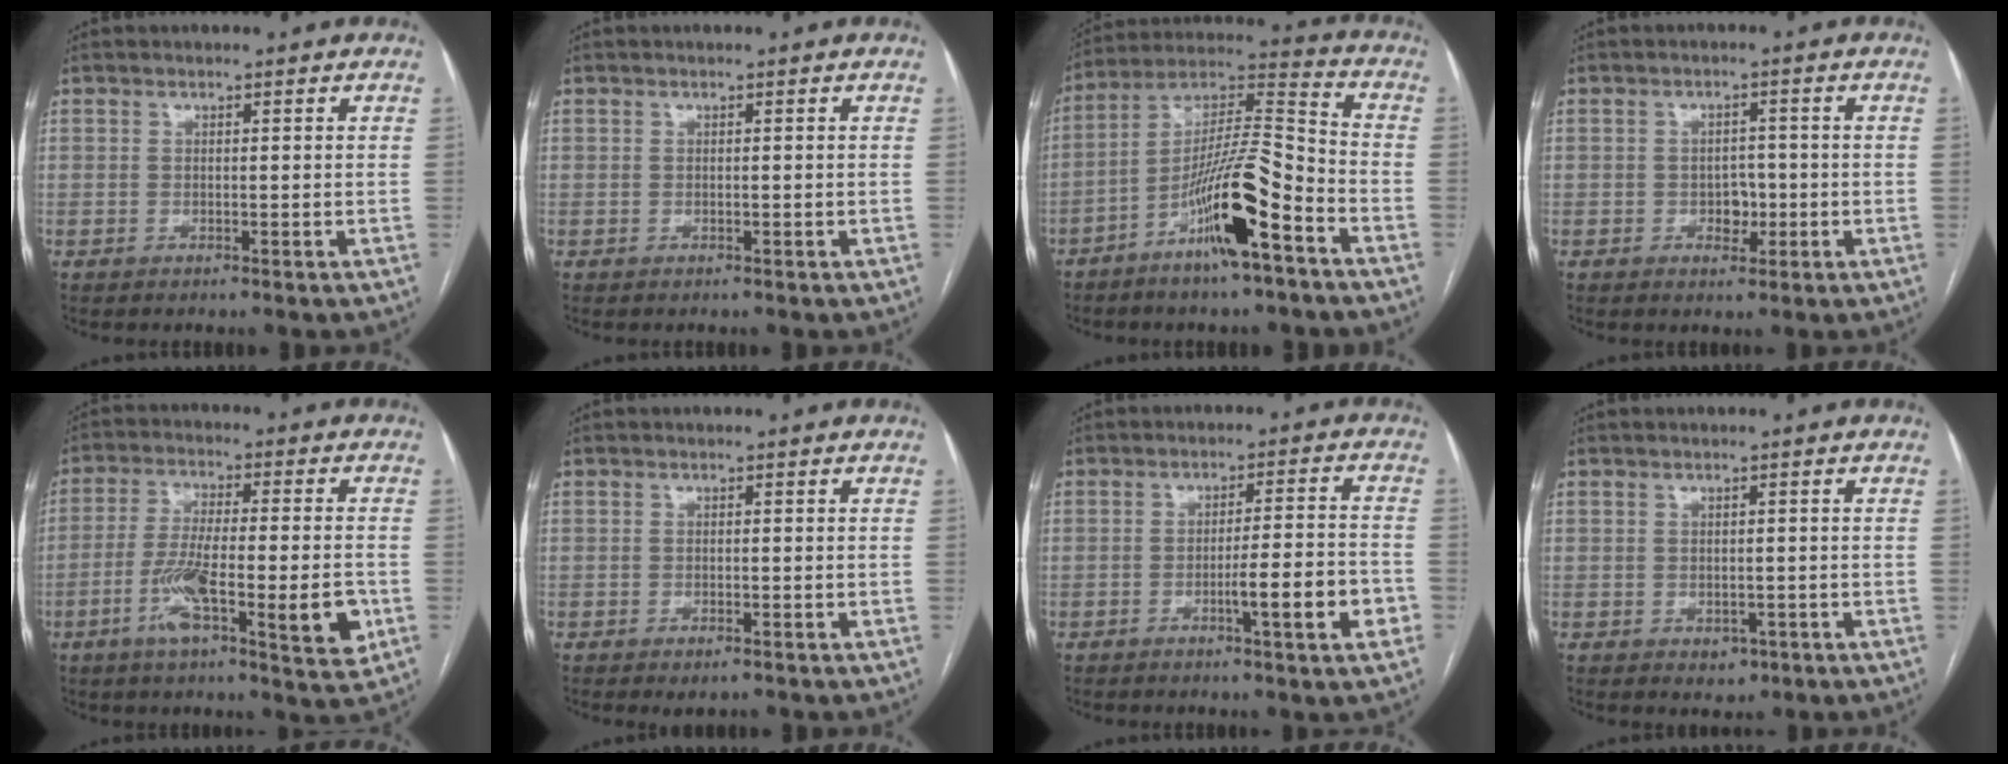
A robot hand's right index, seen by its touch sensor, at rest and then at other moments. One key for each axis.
{"total": 0.0}
{"total": 15.3, "fx": -7.8, "fy": 1.6, "fz": 13.1, "tx": -0.246, "ty": 0.001, "tz": -0.136}
{"total": 3.0, "fx": -0.8, "fy": 2.1, "fz": 2.1, "tx": -0.023, "ty": 0.007, "tz": -0.006}
{"total": 13.9, "fx": -4.6, "fy": 2.2, "fz": 13.0, "tx": -0.218, "ty": -0.004, "tz": -0.070}
{"total": 1.7, "fx": -1.0, "fy": 0.5, "fz": 1.2, "tx": -0.016, "ty": -0.003, "tz": -0.010}
{"total": 8.4, "fx": -3.2, "fy": 0.2, "fz": 7.7, "tx": -0.109, "ty": 0.004, "tz": -0.044}
{"total": 2.2, "fx": -0.8, "fy": 1.7, "fz": 1.1, "tx": -0.008, "ty": 0.001, "tz": -0.002}